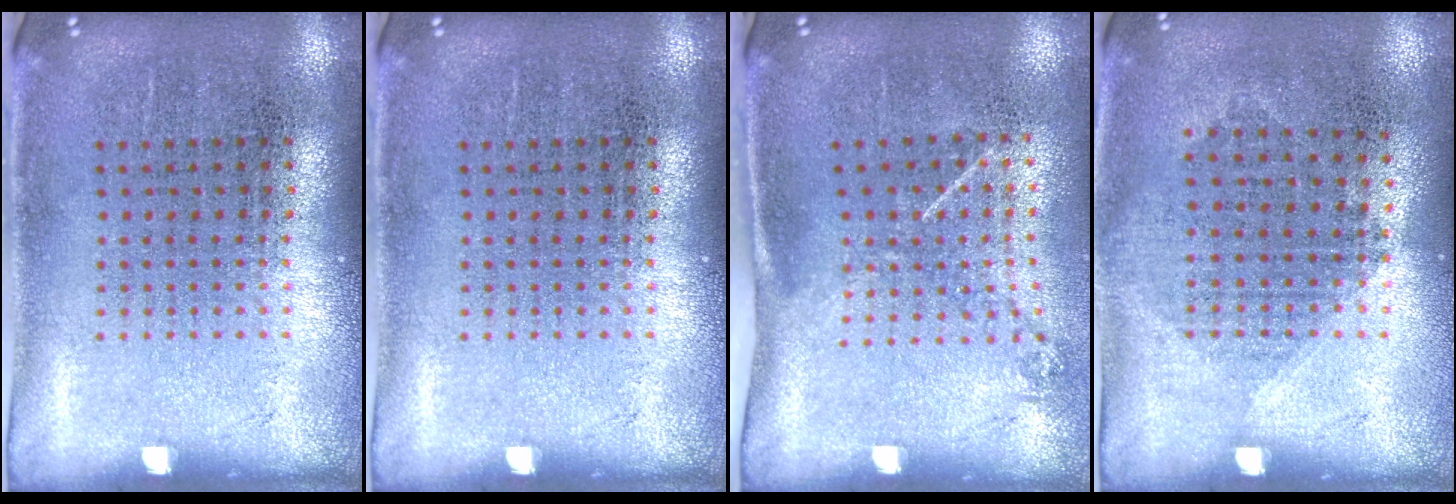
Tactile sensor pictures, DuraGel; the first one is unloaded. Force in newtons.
{"total": 0.0}
{"total": 1.3, "press": 0.9, "slide": 0.9}
{"total": 1.0, "press": 0.9, "slide": 0.4}